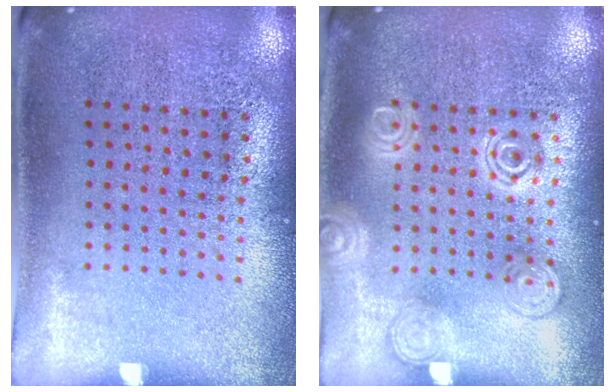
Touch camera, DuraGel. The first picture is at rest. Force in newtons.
{"total": 2.6, "press": 2.5, "slide": 0.3}